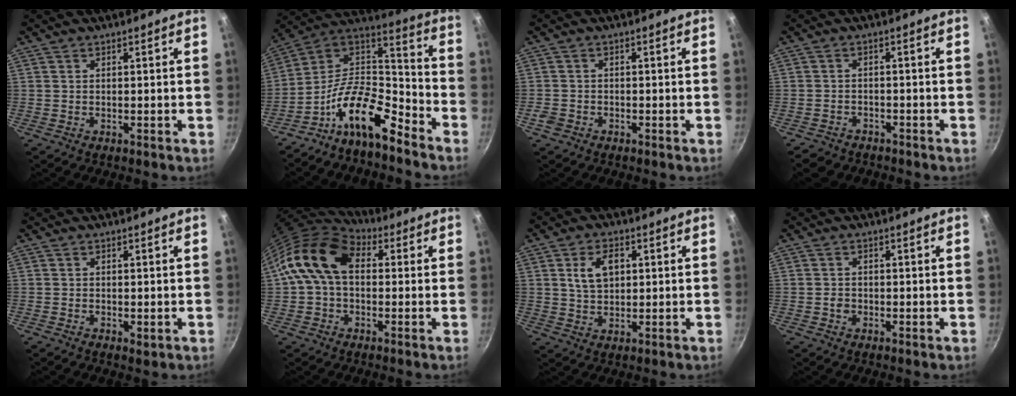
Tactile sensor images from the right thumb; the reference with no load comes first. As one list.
[{"total": 16.1, "force": [-10.4, 6.5, 10.5], "torque": [-0.172, 0.100, -0.204]}, {"total": 2.1, "force": [-1.2, 1.6, 0.7], "torque": [-0.016, 0.010, -0.022]}, {"total": 4.1, "force": [-3.0, 2.6, 1.0], "torque": [-0.015, 0.034, -0.042]}, {"total": 0.9, "force": [-0.1, 0.7, 0.6], "torque": [-0.010, -0.004, -0.001]}, {"total": 12.8, "force": [2.0, 8.8, 9.1], "torque": [-0.140, 0.021, 0.016]}, {"total": 6.6, "force": [1.8, 4.2, 4.8], "torque": [-0.070, -0.002, 0.033]}, {"total": 1.3, "force": [-0.3, 1.1, 0.6], "torque": [-0.008, 0.004, -0.006]}]